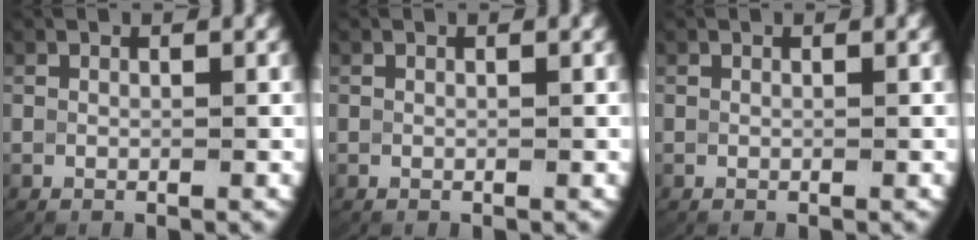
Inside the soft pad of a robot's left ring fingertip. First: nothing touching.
{"total": 0.0}
{"total": 0.0}